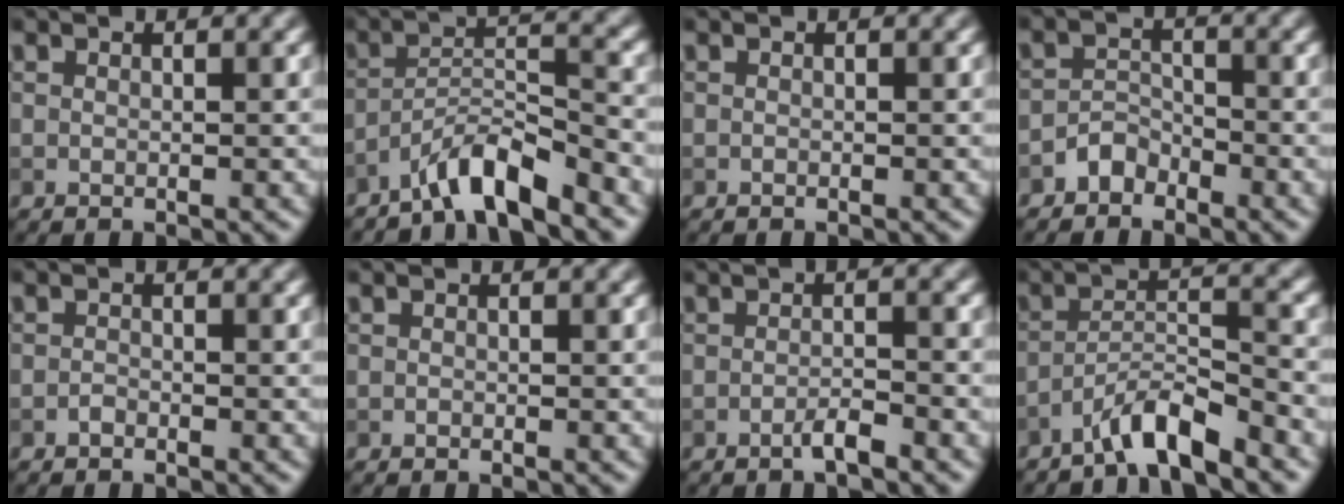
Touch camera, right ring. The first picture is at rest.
{"total": 5.4, "force": [-4.2, 0.6, 3.3], "torque": [-0.056, 0.012, -0.082]}
{"total": 0.0}
{"total": 1.9, "force": [-1.5, 1.0, 0.4], "torque": [-0.004, 0.013, -0.031]}
{"total": 0.6, "force": [-0.5, 0.2, 0.2], "torque": [-0.004, 0.001, -0.011]}
{"total": 0.0}
{"total": 2.0, "force": [-1.2, 0.2, 1.6], "torque": [-0.028, 0.006, -0.025]}
{"total": 4.8, "force": [-3.6, 0.5, 3.1], "torque": [-0.053, 0.014, -0.075]}